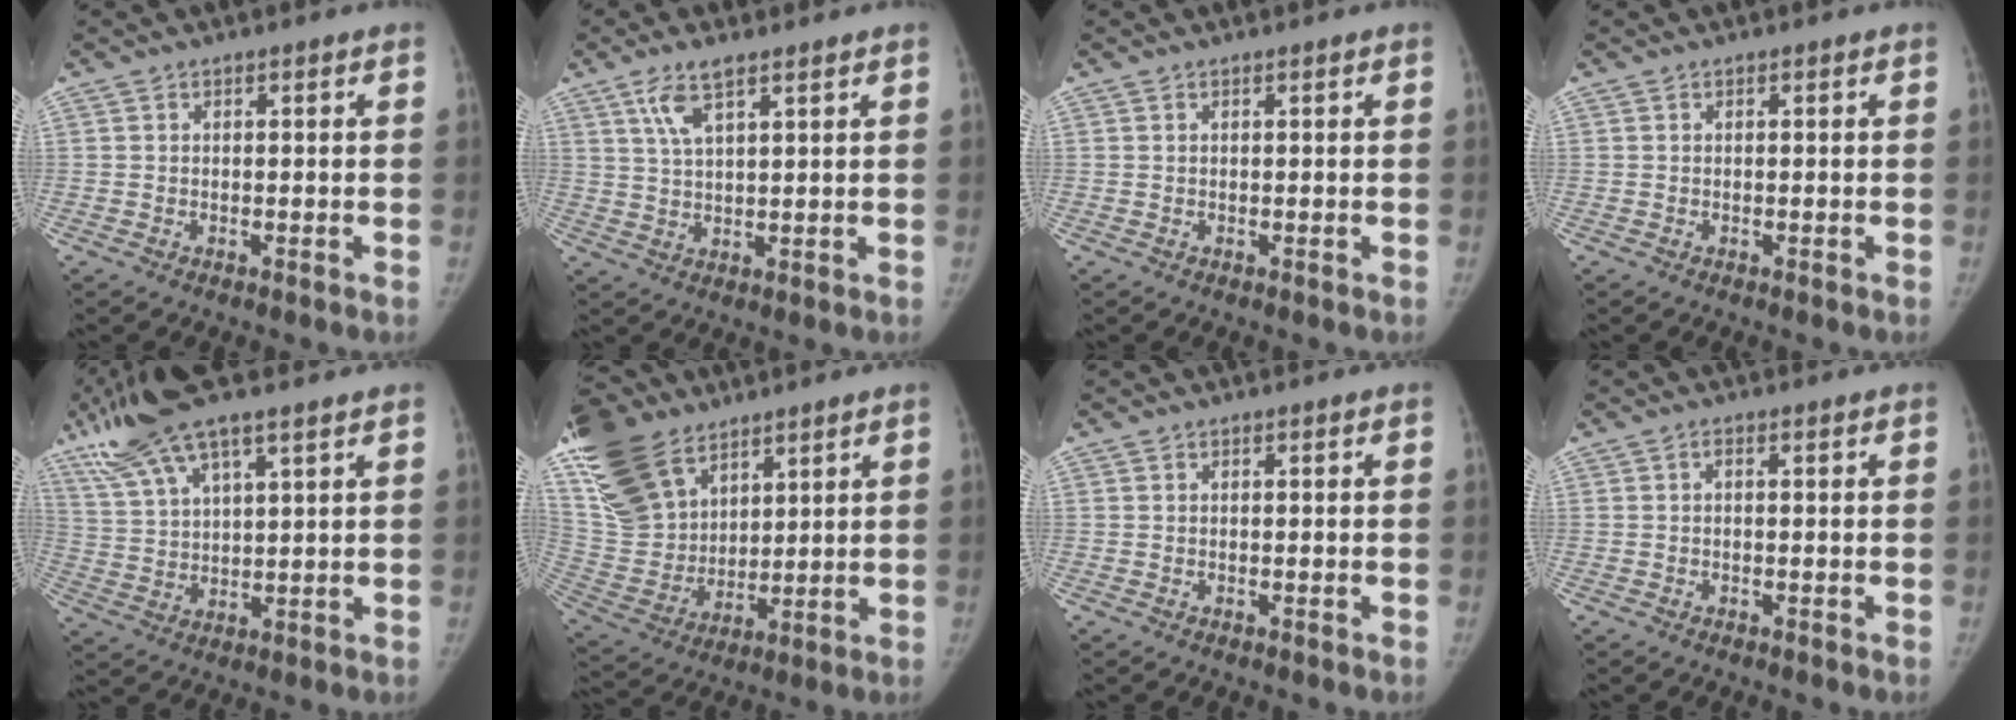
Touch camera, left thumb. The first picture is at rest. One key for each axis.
{"total": 6.1, "fx": 3.7, "fy": 1.8, "fz": 4.5, "tx": -0.089, "ty": -0.012, "tz": 0.076}
{"total": 0.0}
{"total": 0.0}
{"total": 14.4, "fx": 9.7, "fy": 3.8, "fz": 10.0, "tx": -0.197, "ty": -0.008, "tz": 0.192}
{"total": 21.9, "fx": 13.3, "fy": 13.0, "fz": 11.6, "tx": -0.239, "ty": -0.020, "tz": 0.261}
{"total": 0.0}
{"total": 0.6, "fx": 0.1, "fy": 0.2, "fz": 0.6, "tx": -0.015, "ty": 0.002, "tz": -0.001}